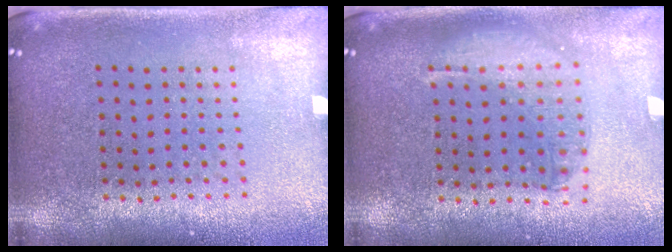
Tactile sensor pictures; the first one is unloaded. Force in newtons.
{"total": 1.3, "press": 1.3, "slide": 0.3}